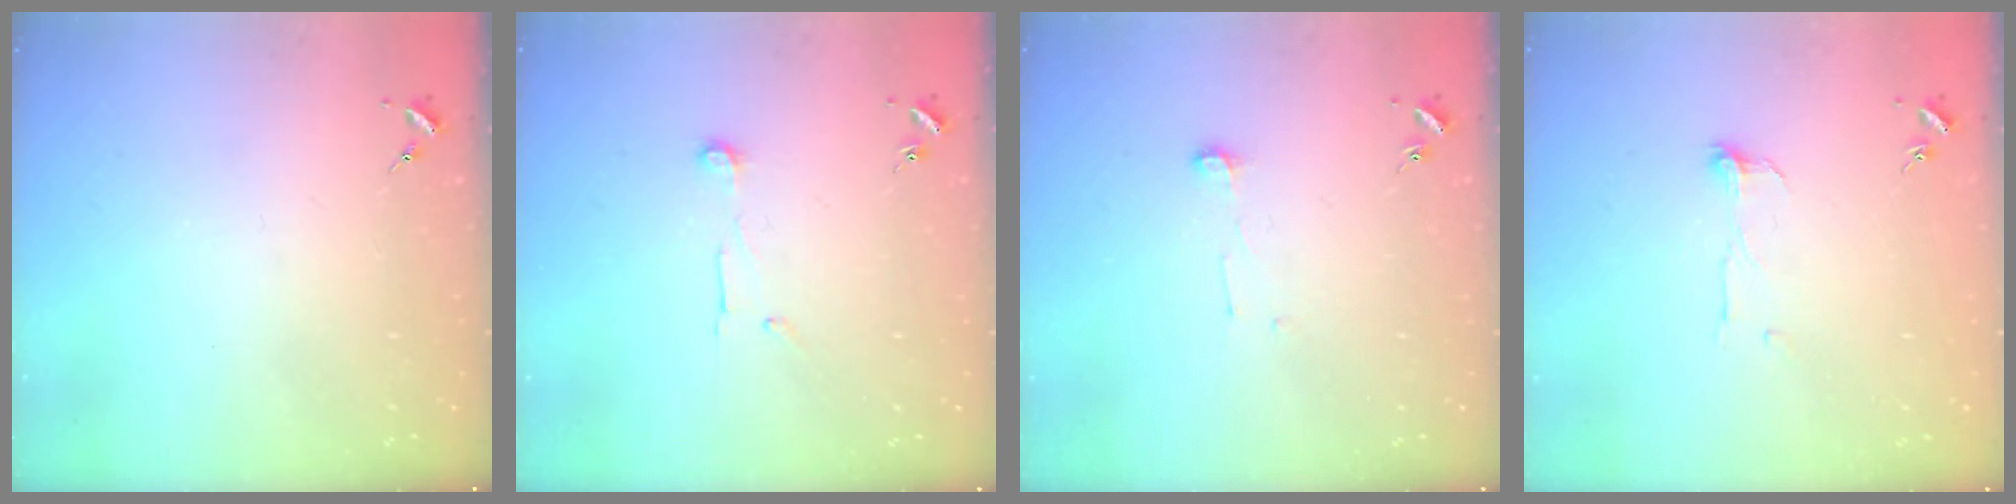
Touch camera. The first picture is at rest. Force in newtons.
{"total": 6.8, "press": 6.7, "slide": 0.7}
{"total": 4.1, "press": 4.1, "slide": 0.3}
{"total": 5.1, "press": 5.0, "slide": 0.5}